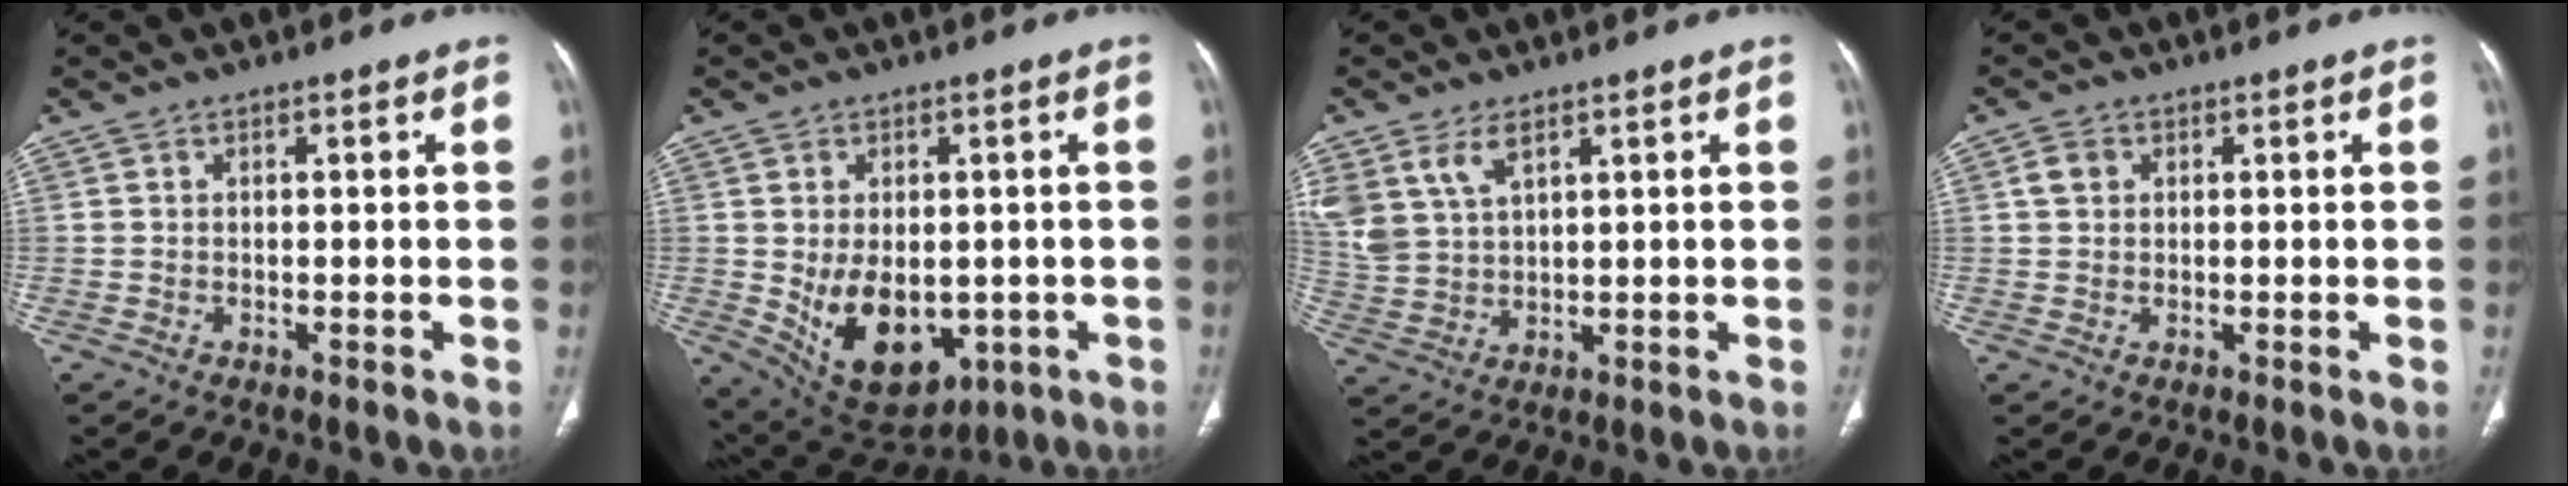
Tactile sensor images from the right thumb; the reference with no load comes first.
{"total": 13.7, "force": [-2.5, 9.0, 10.0], "torque": [-0.128, -0.008, -0.008]}
{"total": 7.8, "force": [4.6, 4.1, 4.7], "torque": [-0.099, -0.008, 0.103]}
{"total": 2.5, "force": [0.8, 2.1, 1.2], "torque": [-0.018, 0.003, 0.015]}